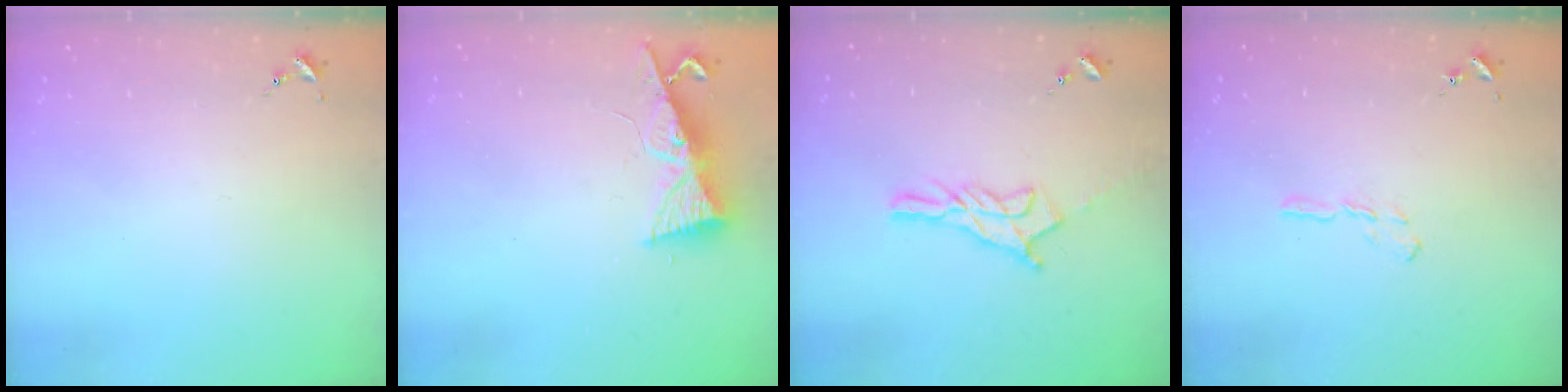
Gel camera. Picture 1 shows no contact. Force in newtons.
{"total": 8.5, "press": 8.5, "slide": 1.0}
{"total": 11.2, "press": 11.1, "slide": 0.7}
{"total": 3.9, "press": 3.9, "slide": 0.4}